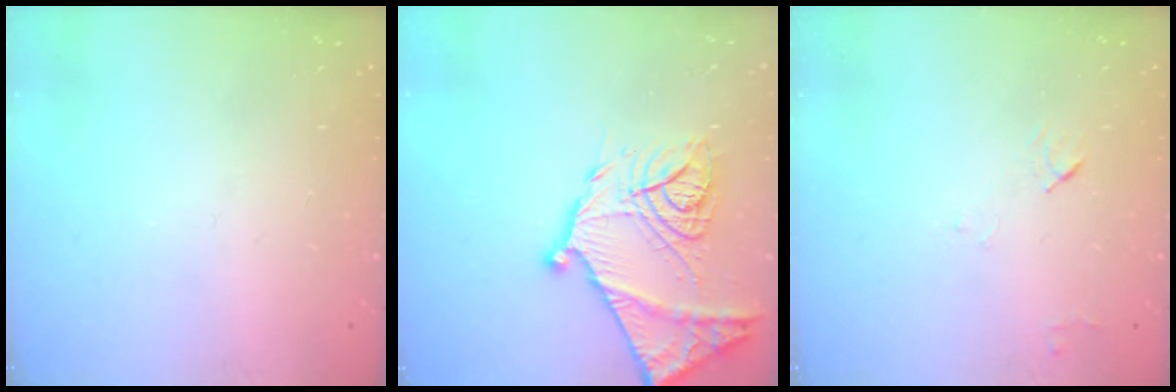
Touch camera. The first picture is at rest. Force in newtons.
{"total": 20.5, "press": 20.5, "slide": 1.8}
{"total": 4.6, "press": 4.5, "slide": 0.6}